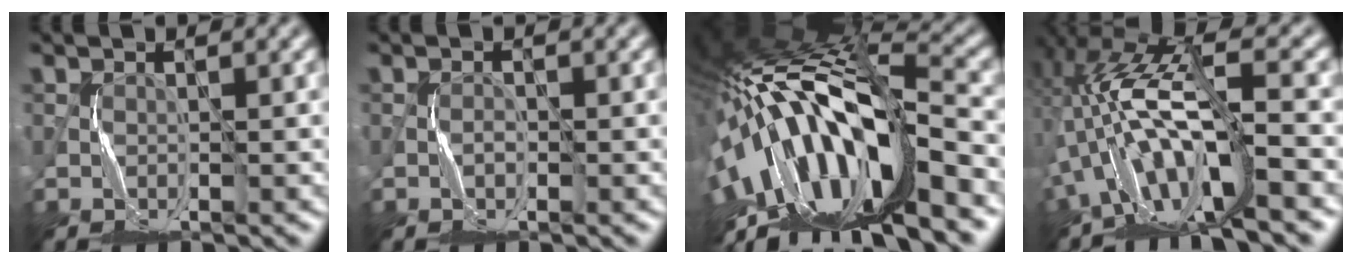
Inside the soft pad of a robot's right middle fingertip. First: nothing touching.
{"total": 0.6, "force": [-0.3, 0.3, 0.4], "torque": [-0.006, 0.003, -0.006]}
{"total": 16.5, "force": [-4.5, 6.6, 14.5], "torque": [-0.255, 0.023, -0.079]}
{"total": 11.6, "force": [-2.4, 4.2, 10.6], "torque": [-0.206, 0.015, -0.052]}